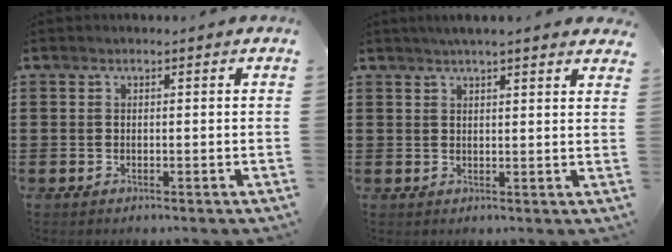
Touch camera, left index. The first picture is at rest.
{"total": 2.9, "force": [2.6, -0.1, 1.2], "torque": [-0.030, 0.000, 0.047]}